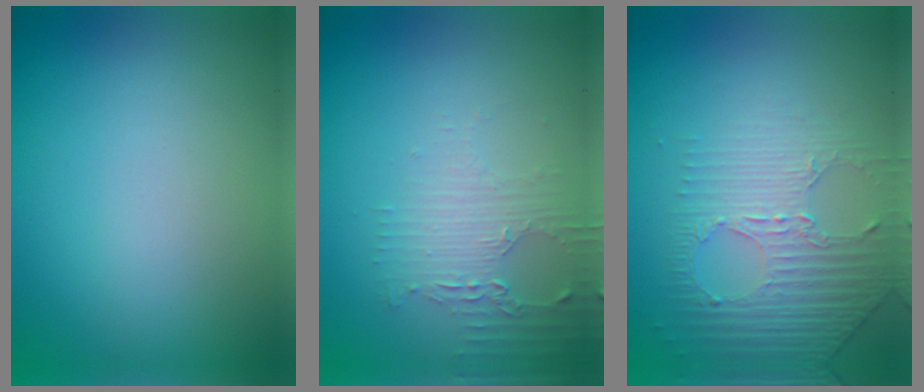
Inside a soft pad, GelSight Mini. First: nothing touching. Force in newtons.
{"total": 2.2, "press": 2.1, "slide": 0.6}
{"total": 4.5, "press": 3.0, "slide": 3.4}